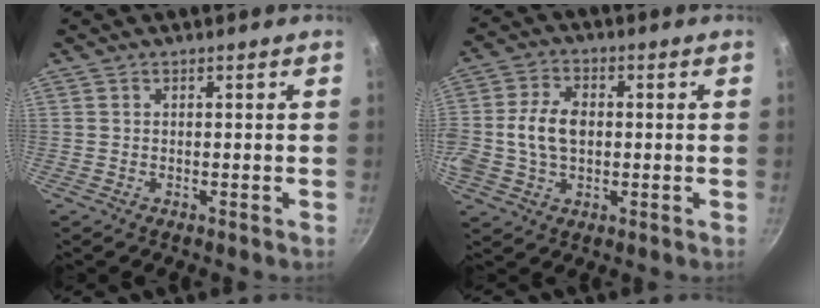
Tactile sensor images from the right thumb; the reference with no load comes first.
{"total": 10.1, "force": [-0.1, 7.0, 7.3], "torque": [-0.137, 0.021, -0.009]}